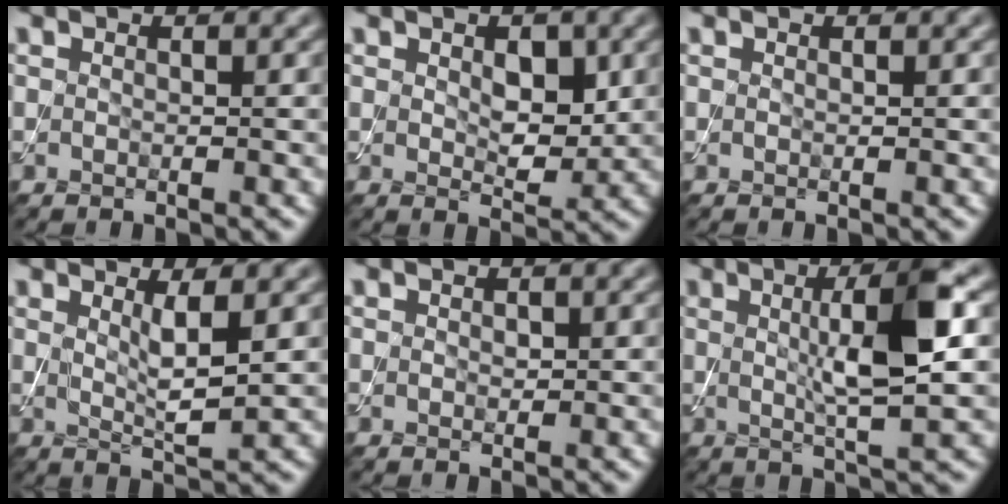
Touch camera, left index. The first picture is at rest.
{"total": 3.4, "force": [0.7, 2.0, 2.7], "torque": [-0.046, -0.009, 0.015]}
{"total": 0.0}
{"total": 2.9, "force": [1.0, 0.6, 2.7], "torque": [-0.045, -0.010, 0.019]}
{"total": 0.6, "force": [0.2, 0.4, 0.4], "torque": [-0.005, -0.001, 0.002]}
{"total": 7.1, "force": [1.0, 1.4, 6.9], "torque": [-0.111, 0.006, 0.017]}